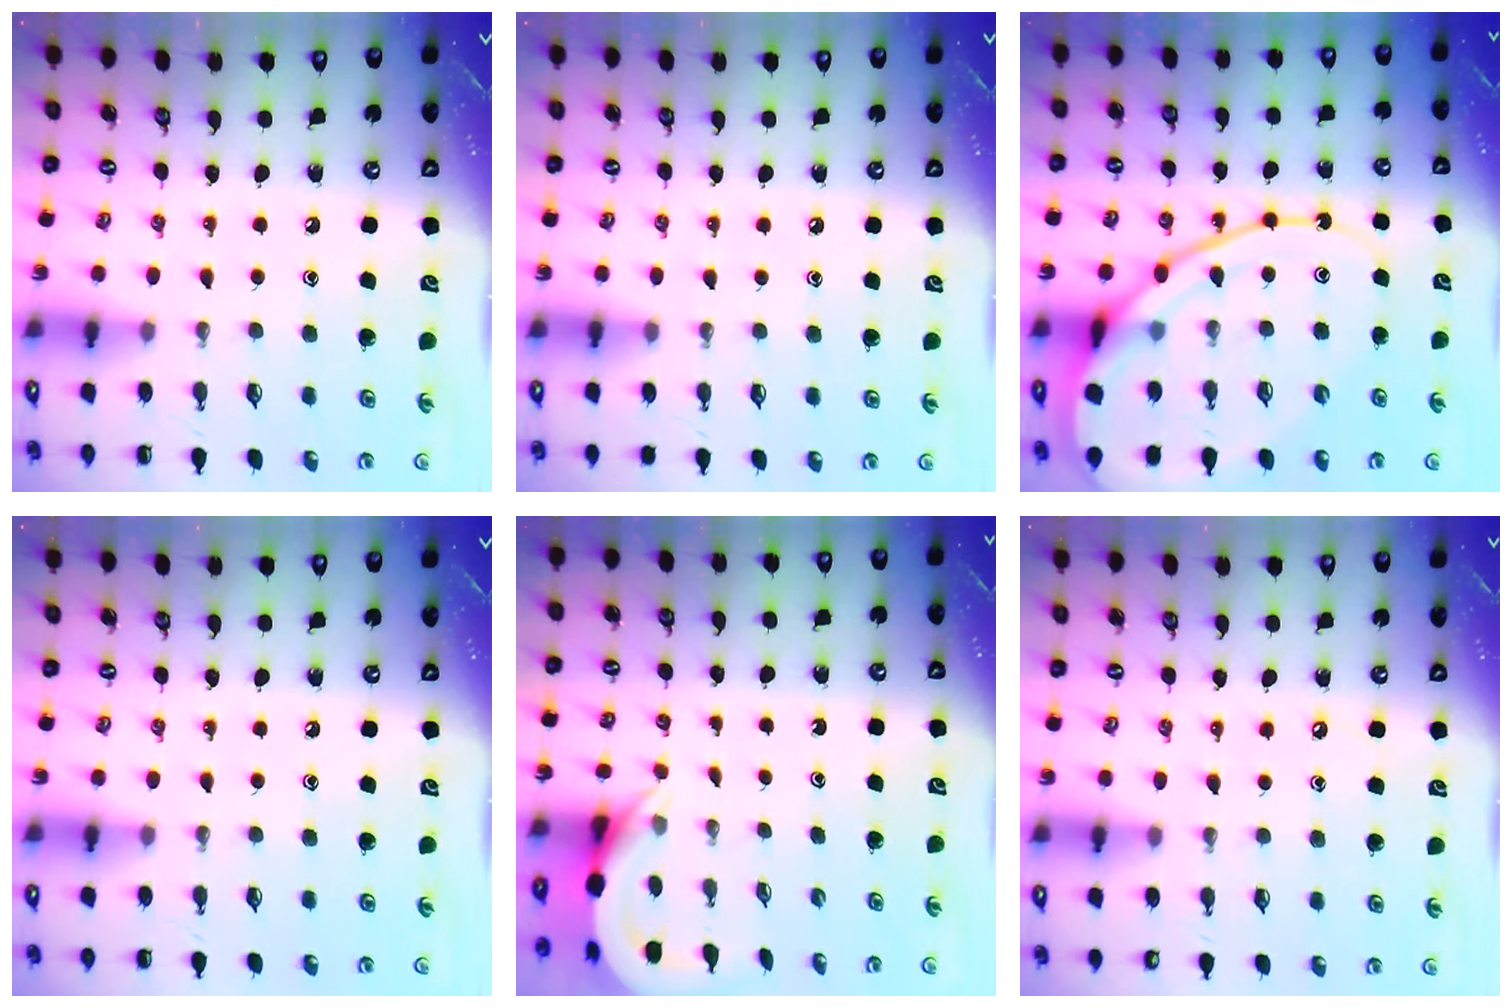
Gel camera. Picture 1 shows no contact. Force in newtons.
{"total": 3.3, "press": 3.2, "slide": 0.5}
{"total": 16.5, "press": 16.4, "slide": 1.5}
{"total": 0.0}
{"total": 5.4, "press": 5.4, "slide": 0.4}
{"total": 2.7, "press": 2.7, "slide": 0.3}